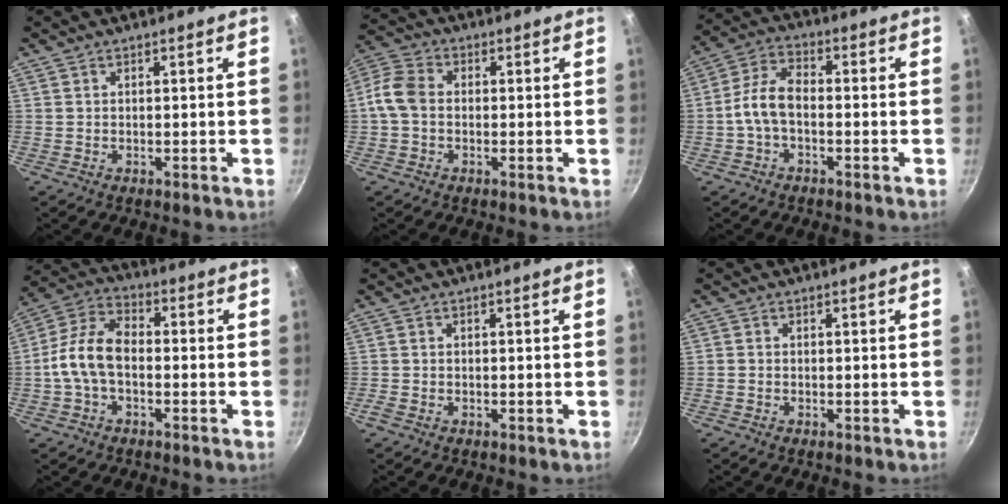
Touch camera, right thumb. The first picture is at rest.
{"total": 6.9, "force": [-0.6, 5.2, 4.6], "torque": [-0.086, 0.021, -0.030]}
{"total": 7.1, "force": [-1.8, 4.0, 5.6], "torque": [-0.110, 0.034, -0.044]}
{"total": 10.1, "force": [-1.7, 6.1, 7.8], "torque": [-0.142, 0.040, -0.048]}
{"total": 1.0, "force": [-0.5, 0.6, 0.5], "torque": [-0.012, 0.000, -0.014]}
{"total": 0.7, "force": [-0.4, 0.5, 0.2], "torque": [-0.006, 0.002, -0.011]}